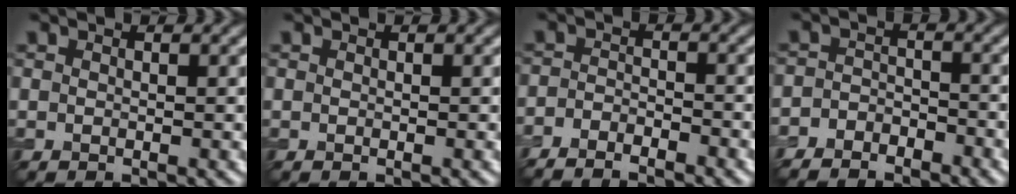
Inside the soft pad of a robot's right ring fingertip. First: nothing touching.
{"total": 0.0}
{"total": 3.2, "force": [-2.8, 0.6, 1.3], "torque": [-0.030, -0.001, -0.054]}
{"total": 3.4, "force": [-3.0, 1.4, 0.7], "torque": [-0.009, 0.000, -0.062]}